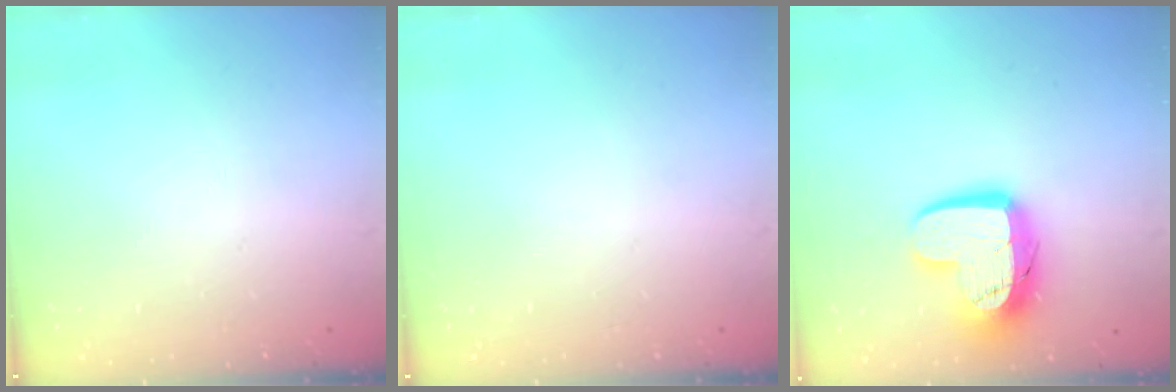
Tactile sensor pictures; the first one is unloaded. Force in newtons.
{"total": 0.0}
{"total": 14.3, "press": 14.3, "slide": 1.2}